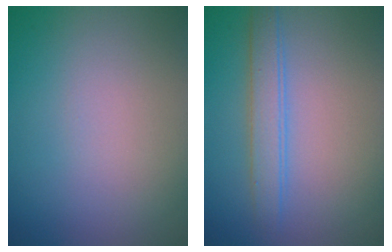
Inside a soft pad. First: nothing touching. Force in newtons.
{"total": 2.6, "press": 2.6, "slide": 0.1}